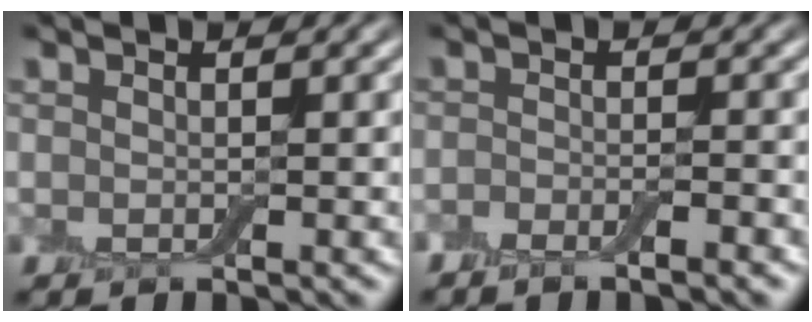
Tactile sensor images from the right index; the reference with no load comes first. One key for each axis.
{"total": 2.2, "fx": -1.6, "fy": 0.3, "fz": 1.4, "tx": -0.030, "ty": 0.001, "tz": -0.028}